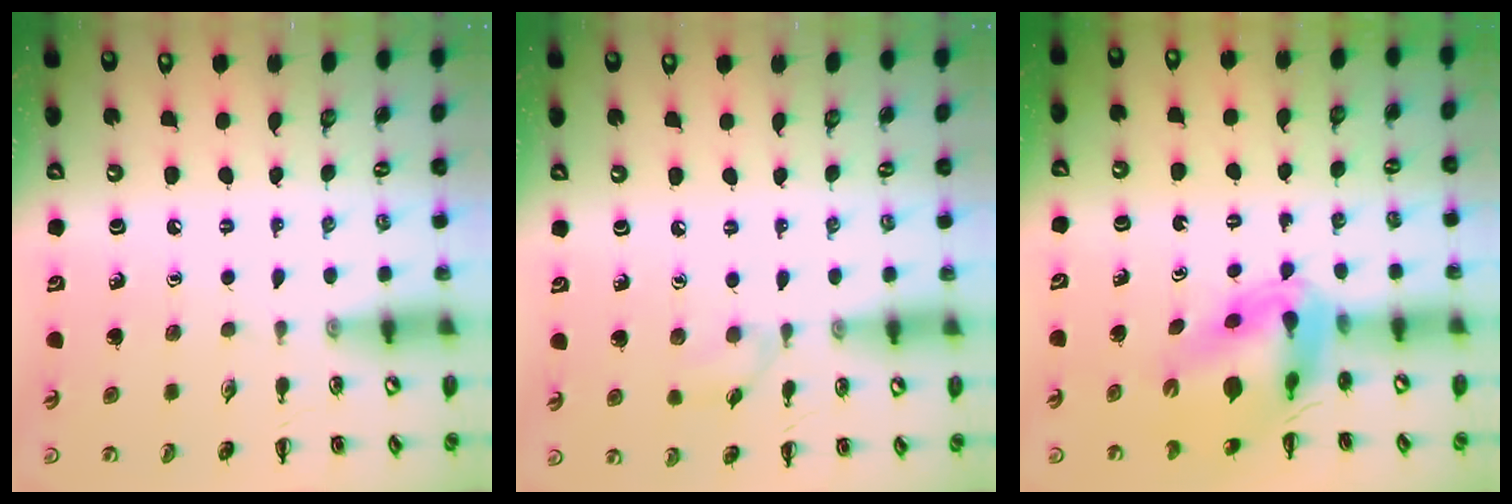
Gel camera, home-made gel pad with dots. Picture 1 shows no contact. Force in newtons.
{"total": 5.9, "press": 5.5, "slide": 2.2}
{"total": 7.8, "press": 7.4, "slide": 2.4}